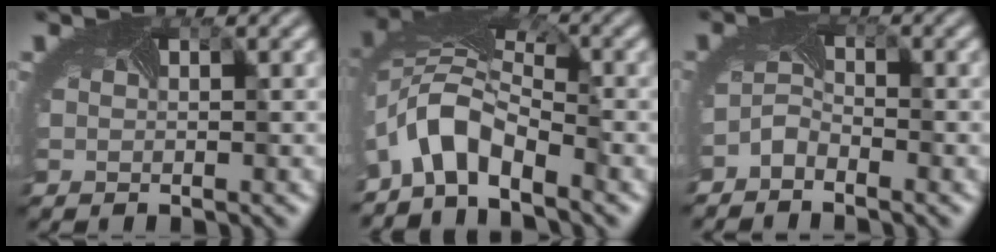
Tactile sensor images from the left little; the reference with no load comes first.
{"total": 5.0, "force": [-3.6, 1.8, 2.9], "torque": [-0.060, -0.003, -0.083]}
{"total": 1.9, "force": [-1.8, 0.5, 0.3], "torque": [-0.017, 0.001, -0.040]}